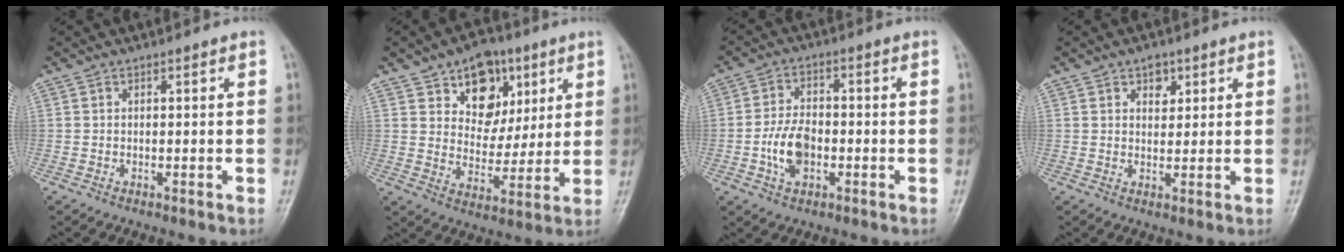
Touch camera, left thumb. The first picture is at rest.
{"total": 12.5, "force": [6.1, 8.8, 6.4], "torque": [-0.052, -0.026, 0.099]}
{"total": 7.5, "force": [-1.9, 4.7, 5.6], "torque": [-0.099, 0.013, -0.038]}
{"total": 3.3, "force": [1.7, 2.2, 1.7], "torque": [-0.006, -0.008, 0.025]}